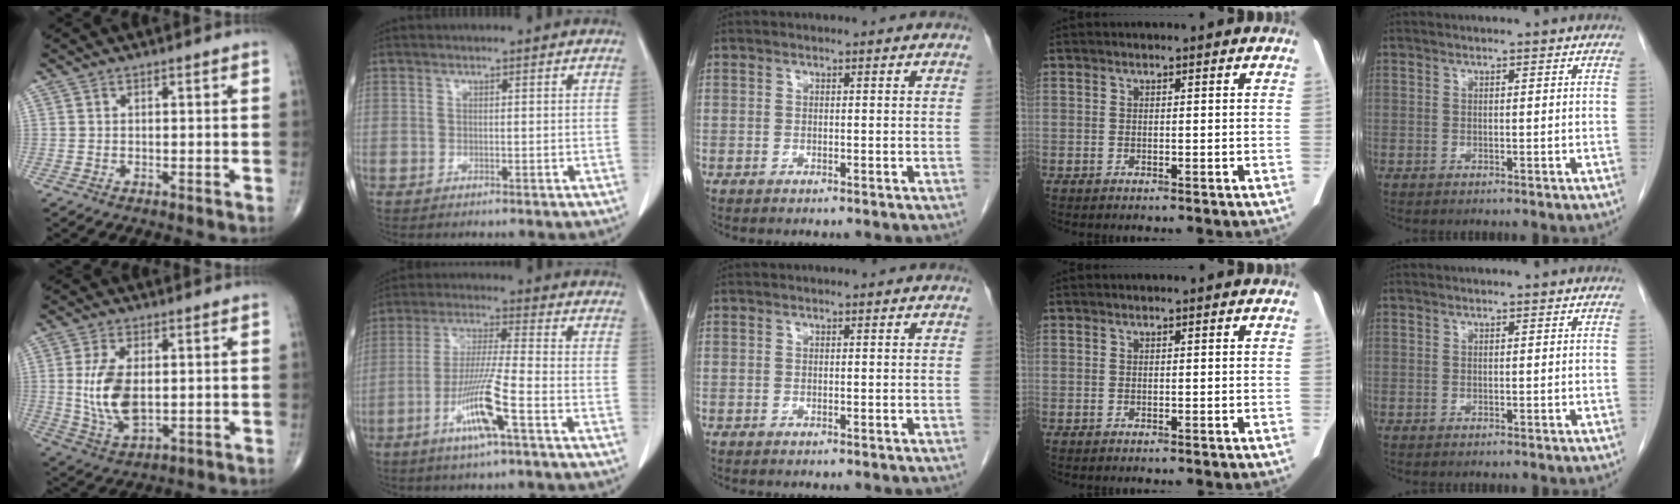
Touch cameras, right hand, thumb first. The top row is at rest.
{"thumb": {"total": 10.7, "force": [0.7, 5.6, 9.1], "torque": [-0.181, -0.013, 0.024]}, "index": {"total": 10.2, "force": [-4.5, -0.2, 9.2], "torque": [-0.180, -0.013, -0.088]}}